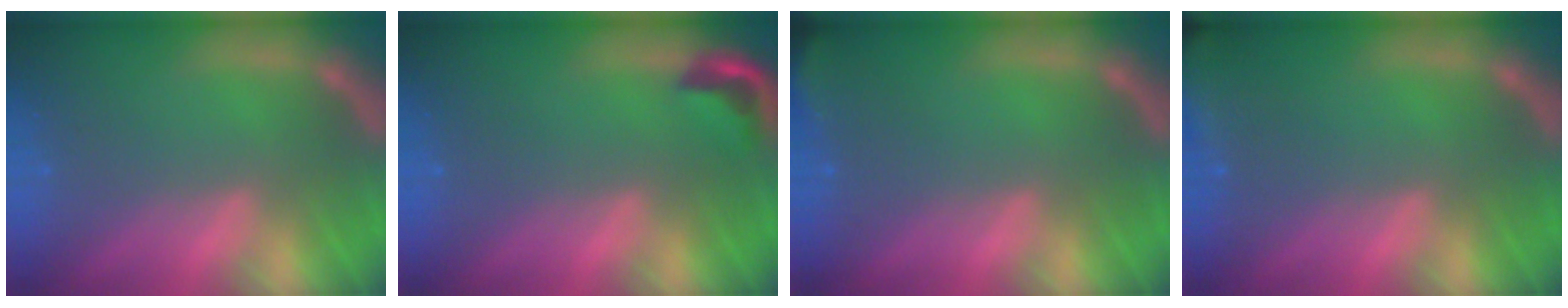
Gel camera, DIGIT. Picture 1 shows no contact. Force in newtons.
{"total": 2.4}
{"total": 2.9}
{"total": 7.5}